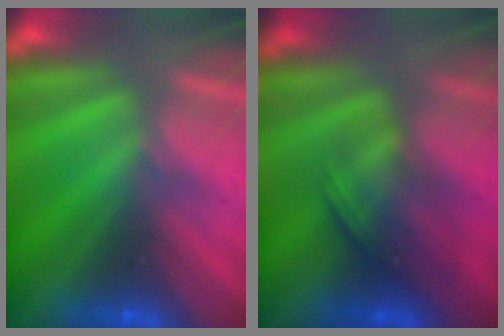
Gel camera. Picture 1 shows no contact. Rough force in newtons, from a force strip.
{"total": 1.8}